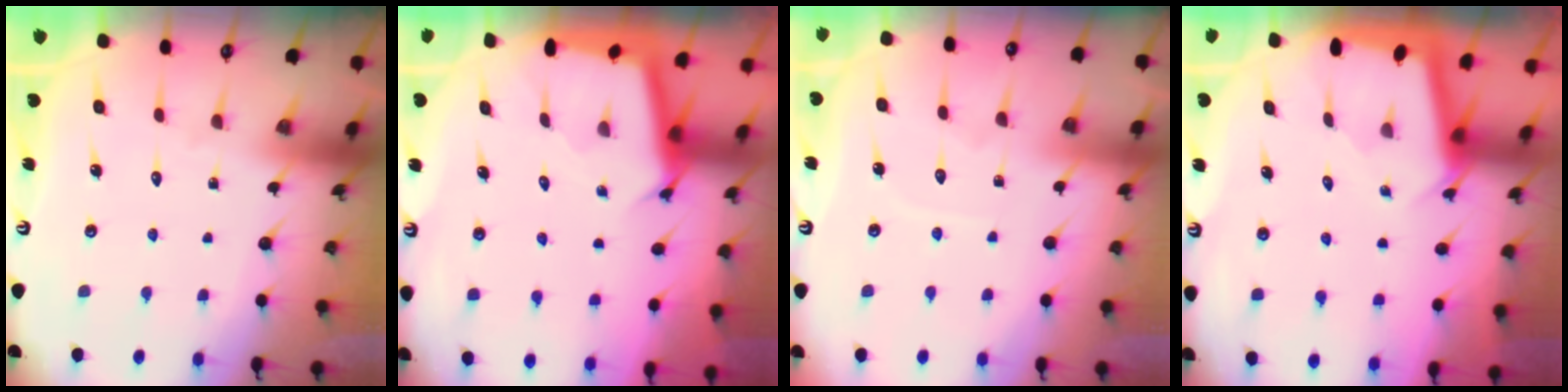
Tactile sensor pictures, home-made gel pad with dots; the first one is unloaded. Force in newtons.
{"total": 2.5, "press": 2.5, "slide": 0.1}
{"total": 3.8, "press": 3.8, "slide": 0.4}
{"total": 2.1, "press": 2.1, "slide": 0.1}